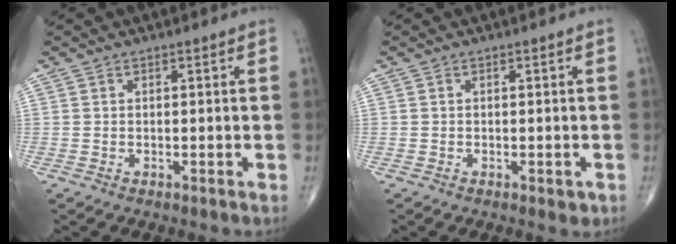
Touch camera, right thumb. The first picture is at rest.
{"total": 1.4, "force": [-0.5, 0.7, 1.1], "torque": [-0.010, -0.002, -0.005]}